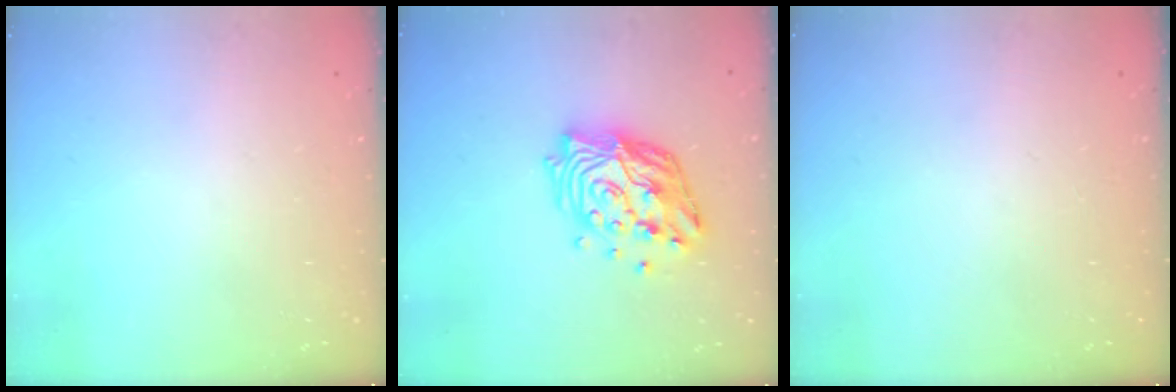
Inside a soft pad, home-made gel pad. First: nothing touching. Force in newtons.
{"total": 16.5, "press": 16.4, "slide": 1.7}
{"total": 0.0}